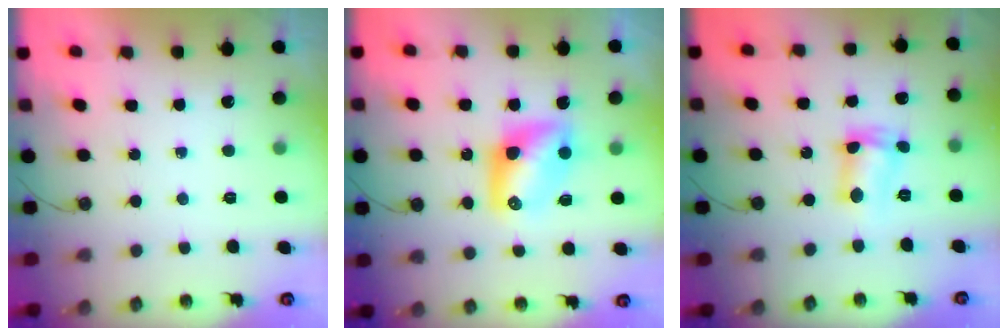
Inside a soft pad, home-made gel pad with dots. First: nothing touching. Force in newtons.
{"total": 9.1, "press": 9.0, "slide": 0.8}
{"total": 7.2, "press": 6.9, "slide": 2.3}